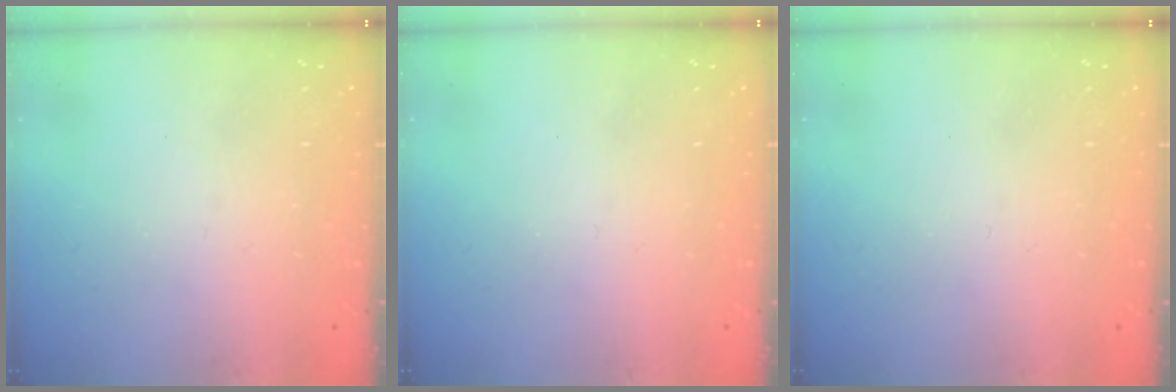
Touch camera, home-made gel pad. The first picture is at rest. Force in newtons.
{"total": 0.0}
{"total": 0.0}